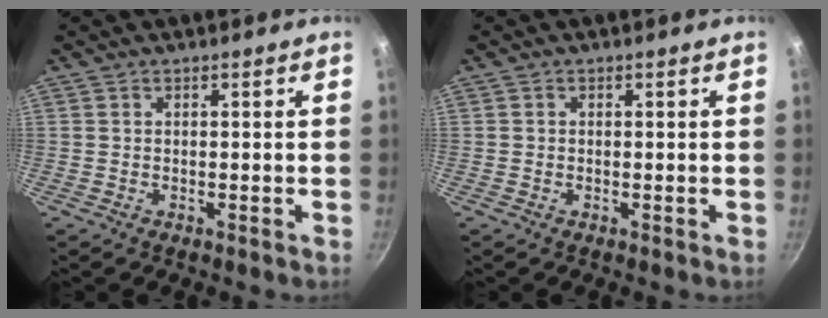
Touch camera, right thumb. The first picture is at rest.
{"total": 0.0}